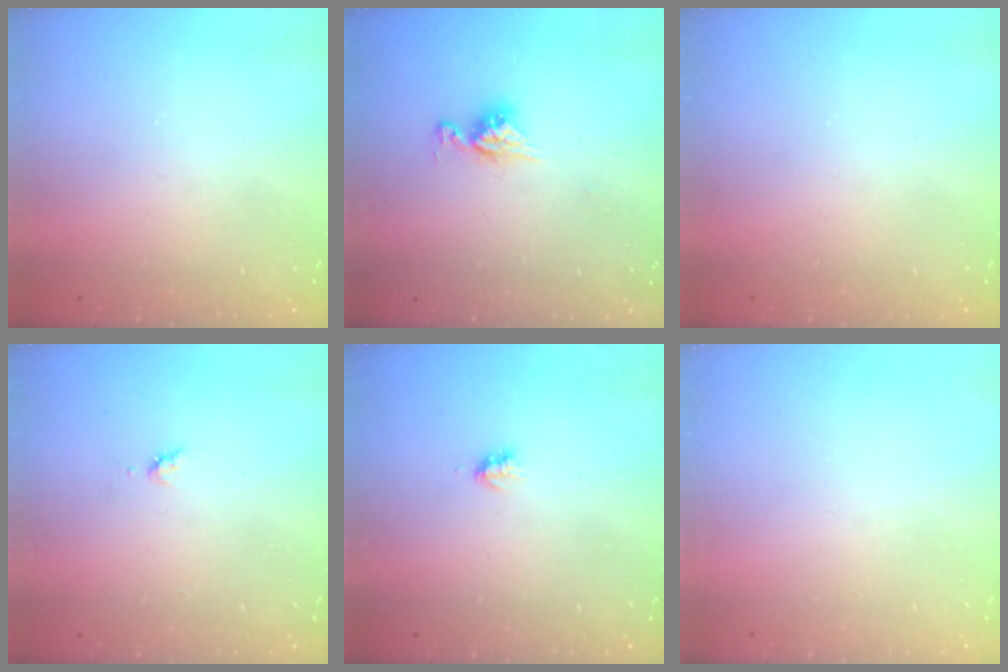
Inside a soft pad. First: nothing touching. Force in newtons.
{"total": 6.9, "press": 6.8, "slide": 0.6}
{"total": 0.0}
{"total": 3.5, "press": 3.4, "slide": 0.5}
{"total": 1.9, "press": 1.8, "slide": 0.4}
{"total": 0.0}